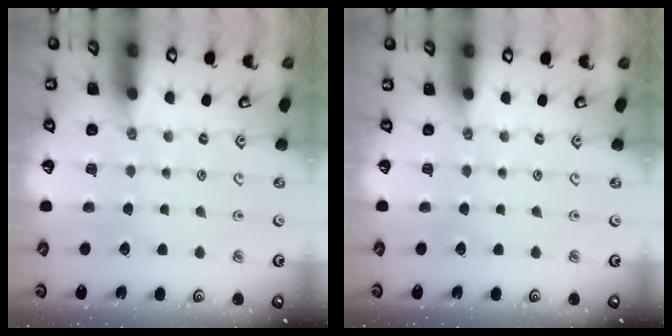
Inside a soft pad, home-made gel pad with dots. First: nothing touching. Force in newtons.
{"total": 0.0}